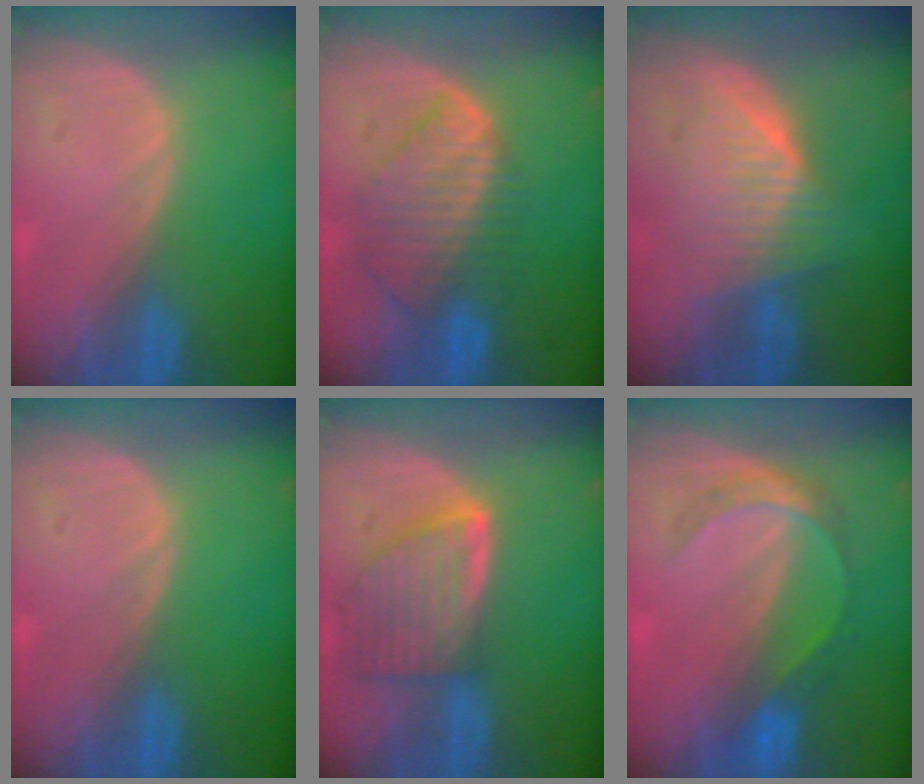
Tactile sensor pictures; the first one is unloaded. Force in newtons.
{"total": 8.6, "press": 7.6, "slide": 4.1}
{"total": 6.6, "press": 6.2, "slide": 2.3}
{"total": 0.0}
{"total": 8.0, "press": 7.2, "slide": 3.5}
{"total": 5.4, "press": 5.0, "slide": 2.1}